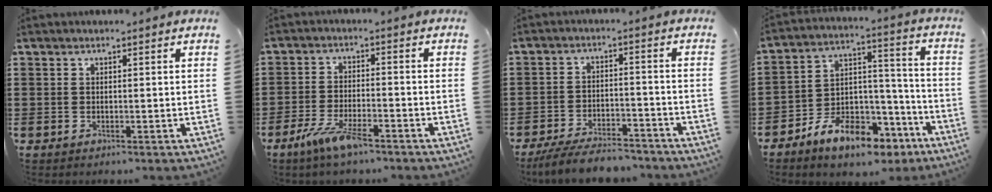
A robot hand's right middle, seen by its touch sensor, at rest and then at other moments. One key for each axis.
{"total": 6.2, "fx": -4.0, "fy": 1.2, "fz": 4.6, "tx": -0.100, "ty": -0.012, "tz": -0.073}
{"total": 6.0, "fx": -5.6, "fy": 0.8, "fz": 2.0, "tx": -0.040, "ty": 0.002, "tz": -0.109}
{"total": 10.0, "fx": -7.8, "fy": 4.6, "fz": 4.3, "tx": -0.074, "ty": 0.040, "tz": -0.142}